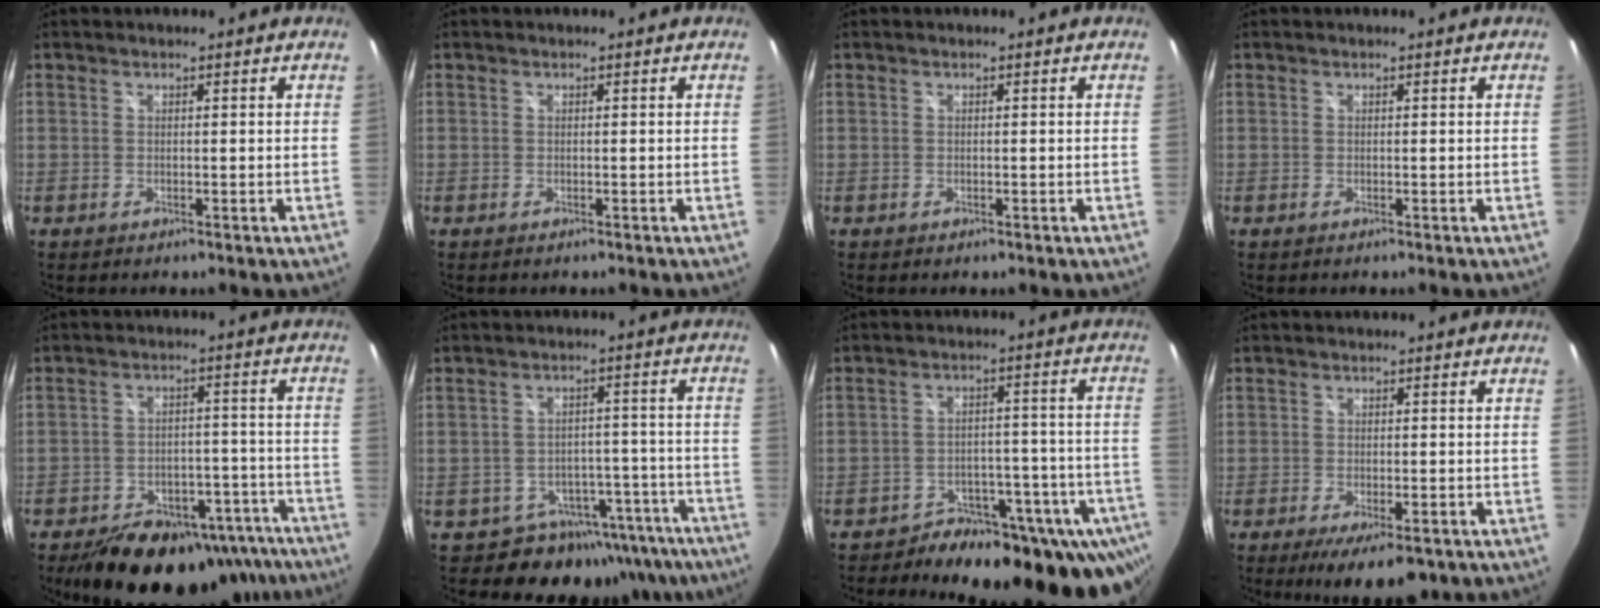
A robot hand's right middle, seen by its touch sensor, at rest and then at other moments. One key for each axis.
{"total": 0.0}
{"total": 0.0}
{"total": 0.0}
{"total": 24.4, "fx": -18.4, "fy": 11.7, "fz": 10.9, "tx": -0.187, "ty": 0.028, "tz": -0.215}
{"total": 15.5, "fx": -11.5, "fy": 9.3, "fz": 4.9, "tx": -0.077, "ty": 0.031, "tz": -0.122}
{"total": 23.1, "fx": -18.7, "fy": 9.9, "fz": 9.3, "tx": -0.101, "ty": 0.028, "tz": -0.232}
{"total": 7.9, "fx": -5.1, "fy": 2.8, "fz": 5.4, "tx": -0.103, "ty": -0.023, "tz": -0.075}